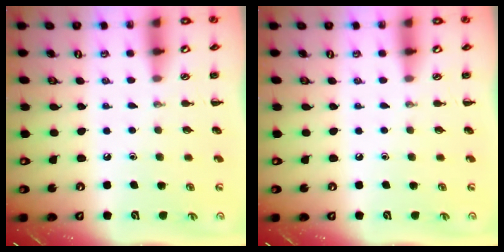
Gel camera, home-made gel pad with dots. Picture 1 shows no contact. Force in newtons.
{"total": 0.0}